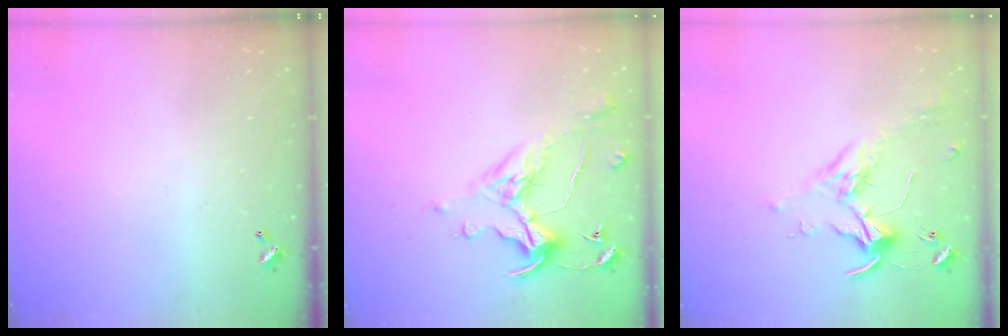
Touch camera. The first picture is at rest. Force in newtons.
{"total": 0.9, "press": 0.7, "slide": 0.5}
{"total": 0.8, "press": 0.5, "slide": 0.6}